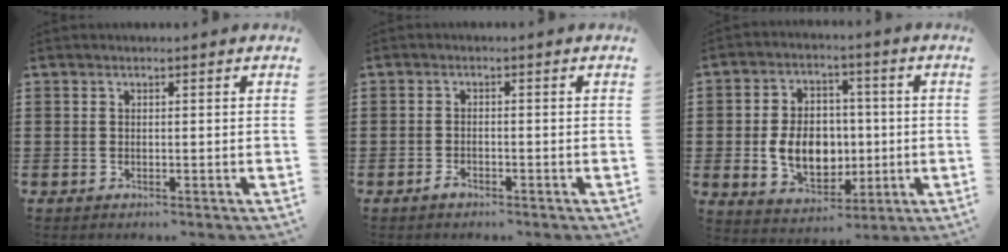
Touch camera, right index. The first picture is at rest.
{"total": 1.3, "force": [-0.9, 0.5, 0.7], "torque": [-0.014, -0.003, -0.017]}
{"total": 9.3, "force": [-0.8, 6.9, 6.2], "torque": [-0.111, 0.006, -0.014]}